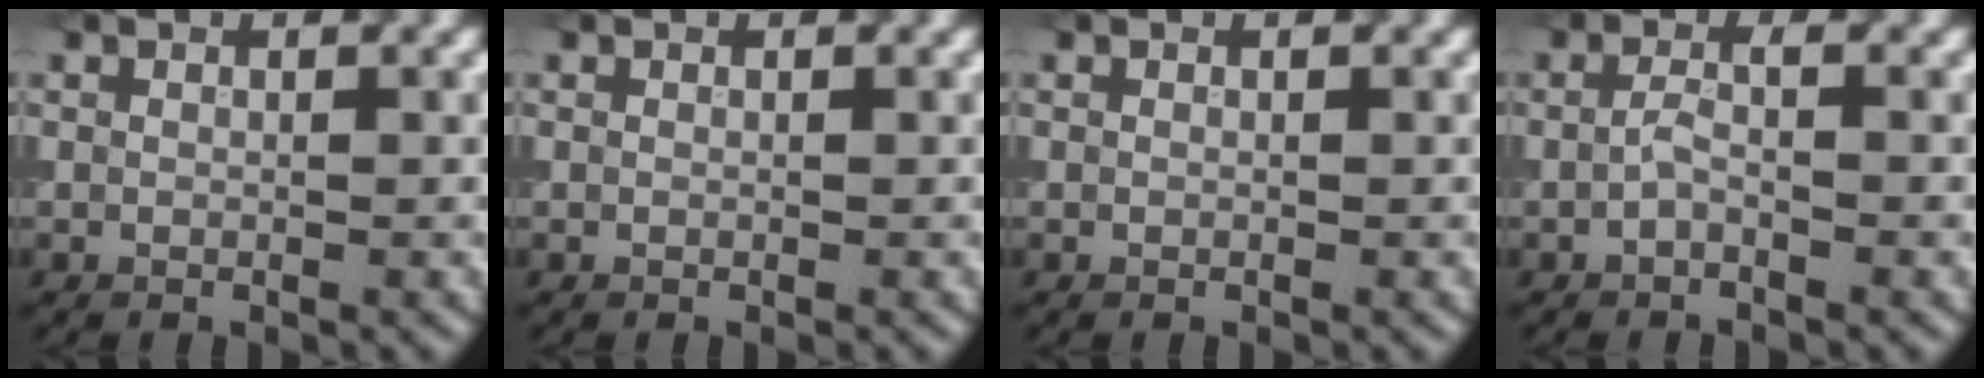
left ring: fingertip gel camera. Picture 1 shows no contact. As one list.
[{"total": 0.0}, {"total": 0.0}, {"total": 1.2, "force": [-0.5, 0.3, 1.1], "torque": [-0.025, 0.002, -0.012]}]